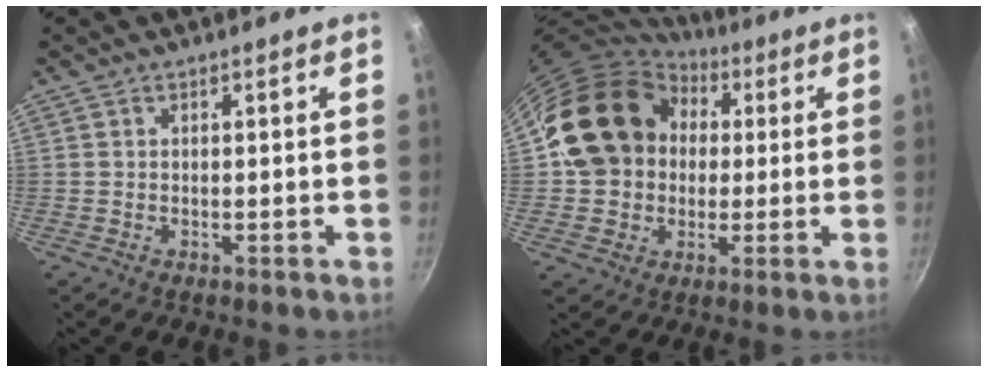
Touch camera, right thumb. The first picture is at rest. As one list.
[{"total": 18.7, "force": [3.6, 15.6, 9.7], "torque": [-0.153, 0.038, 0.060]}]